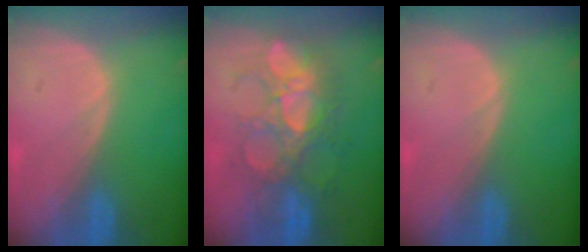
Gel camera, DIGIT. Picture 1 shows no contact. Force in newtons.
{"total": 8.8, "press": 8.6, "slide": 1.5}
{"total": 0.0}